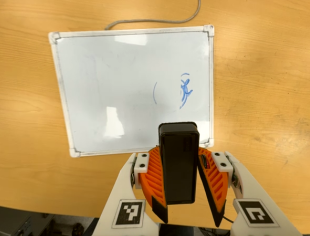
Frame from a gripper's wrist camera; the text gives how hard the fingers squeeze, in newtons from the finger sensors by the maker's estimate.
{"total": 7.2, "left": 8.0, "right": 6.4}